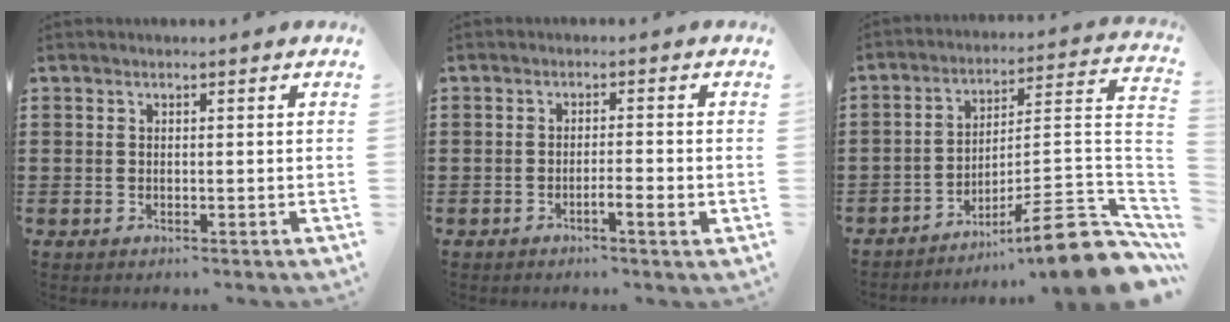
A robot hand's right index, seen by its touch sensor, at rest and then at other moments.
{"total": 2.7, "force": [-1.3, 0.2, 2.4], "torque": [-0.041, -0.004, -0.022]}
{"total": 11.5, "force": [-7.8, 0.7, 8.4], "torque": [-0.113, 0.008, -0.142]}